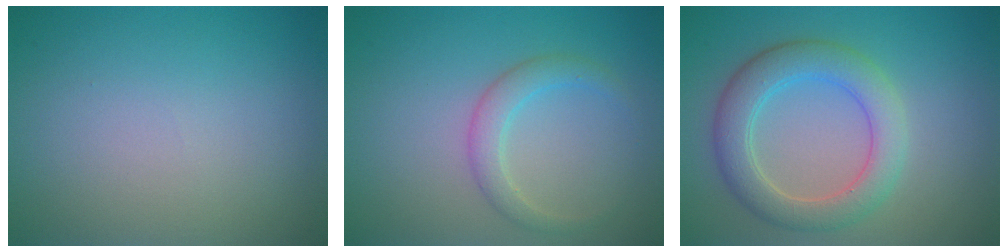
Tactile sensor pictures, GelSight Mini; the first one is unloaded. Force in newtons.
{"total": 2.3, "press": 2.2, "slide": 0.3}
{"total": 4.8, "press": 4.7, "slide": 0.3}